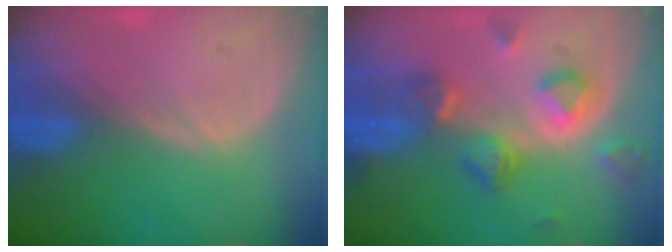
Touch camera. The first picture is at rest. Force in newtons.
{"total": 7.8, "press": 7.1, "slide": 3.2}